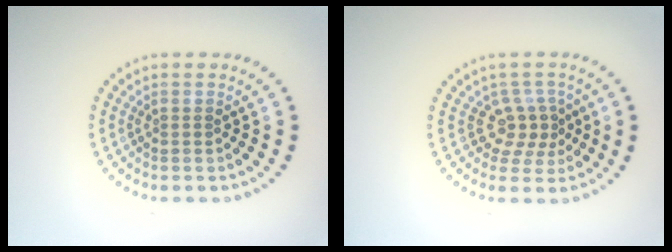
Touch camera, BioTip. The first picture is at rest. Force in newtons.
{"total": 2.8, "press": 2.1, "slide": 1.8}